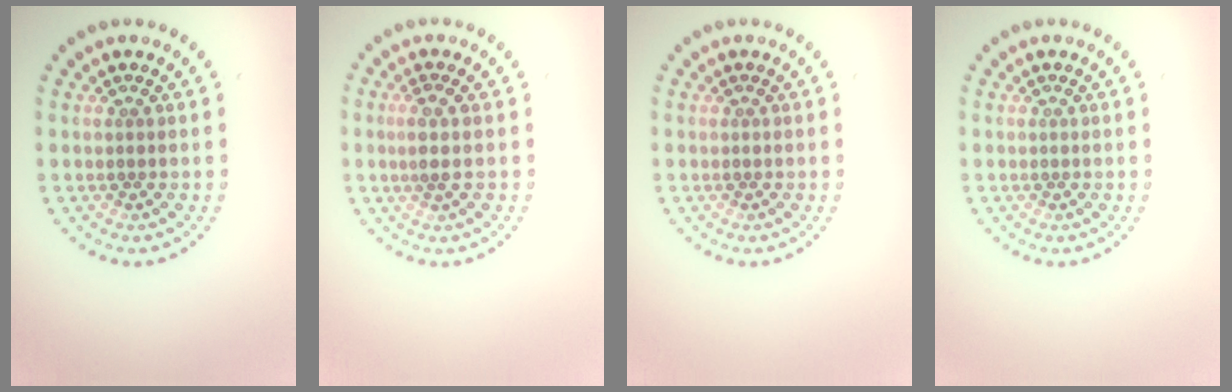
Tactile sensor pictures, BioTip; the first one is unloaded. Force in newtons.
{"total": 1.3, "press": 0.9, "slide": 0.9}
{"total": 0.0}
{"total": 0.0}